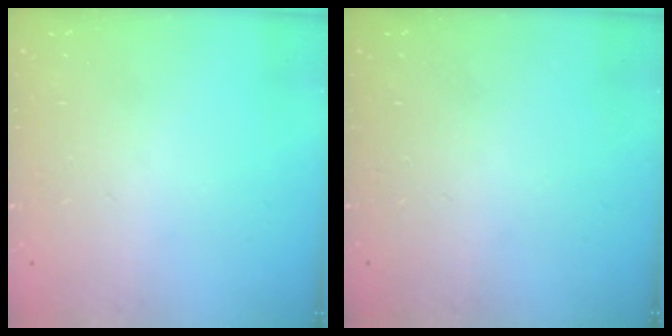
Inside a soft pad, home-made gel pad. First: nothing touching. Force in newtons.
{"total": 0.0}